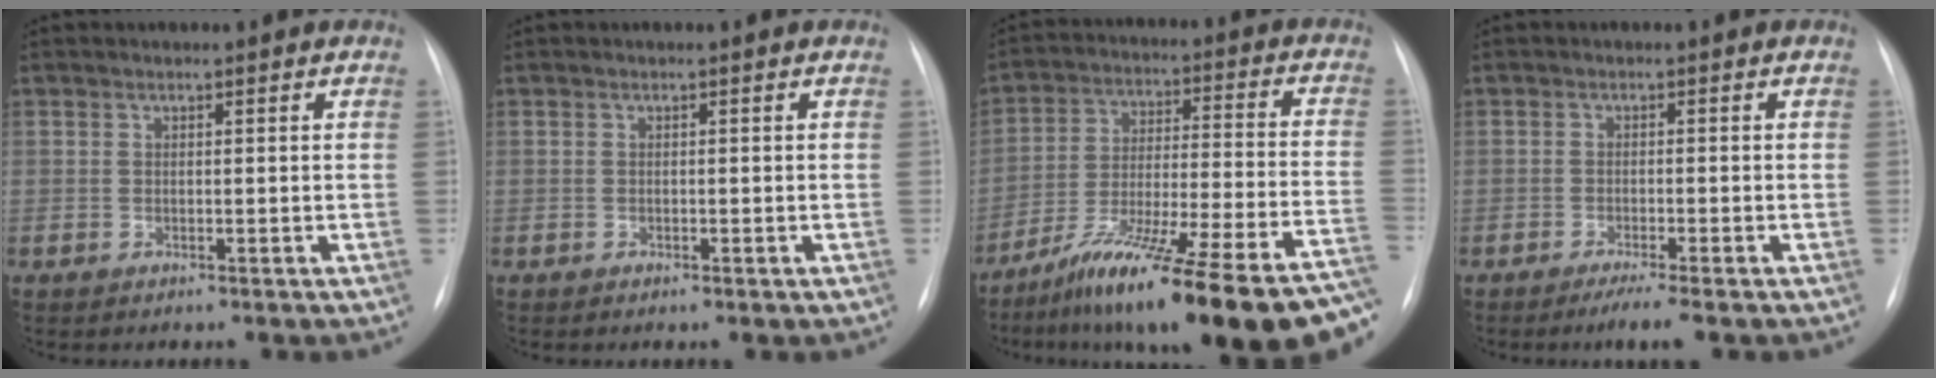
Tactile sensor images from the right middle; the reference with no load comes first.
{"total": 0.6, "force": [-0.3, 0.2, 0.4], "torque": [-0.005, 0.000, -0.004]}
{"total": 27.4, "force": [-20.7, 2.1, 17.8], "torque": [-0.203, -0.008, -0.317]}
{"total": 3.2, "force": [-2.3, 0.1, 2.2], "torque": [-0.038, -0.007, -0.041]}